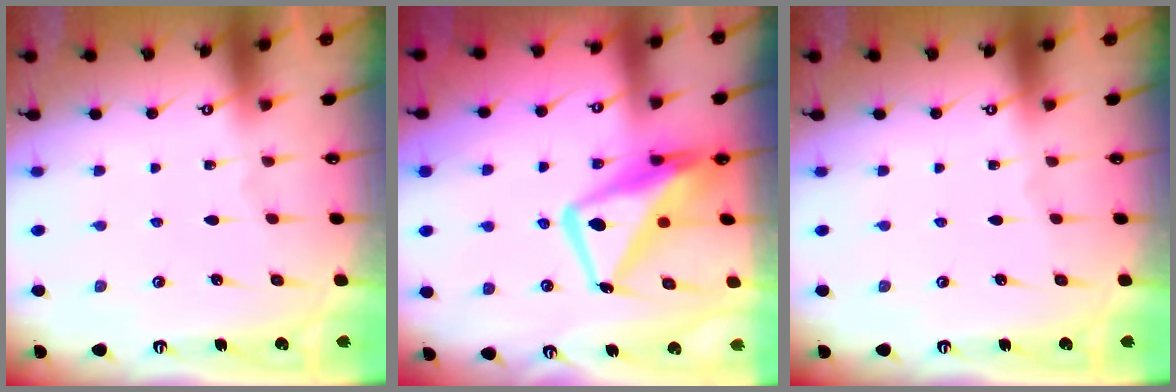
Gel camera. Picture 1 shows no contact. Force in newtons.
{"total": 15.3, "press": 15.2, "slide": 1.7}
{"total": 0.0}